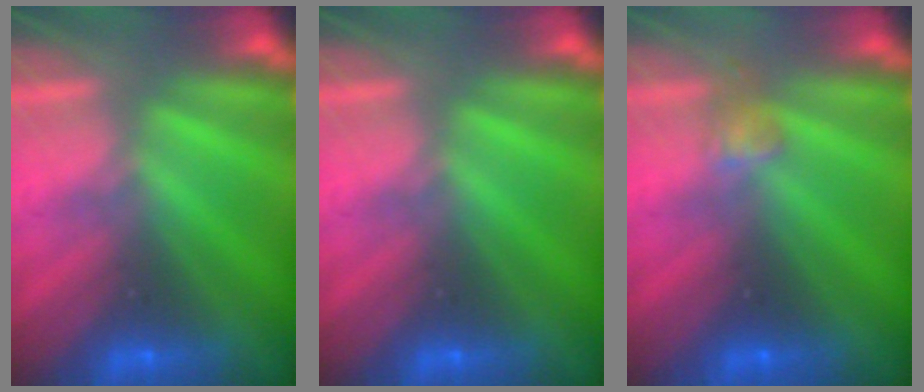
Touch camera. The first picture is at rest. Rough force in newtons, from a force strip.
{"total": 0.0}
{"total": 3.0}